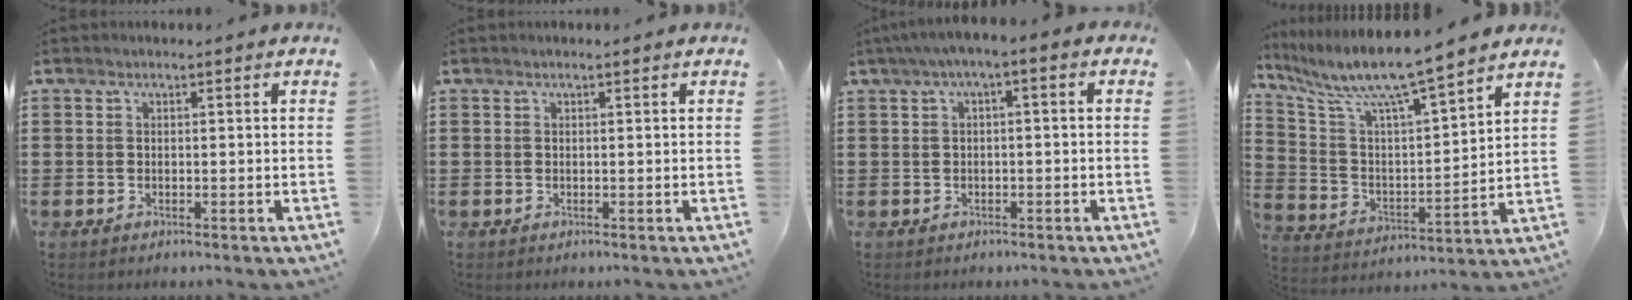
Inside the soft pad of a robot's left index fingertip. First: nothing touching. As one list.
[{"total": 0.0}, {"total": 2.4, "force": [-1.5, 0.4, 1.9], "torque": [-0.031, 0.004, -0.032]}, {"total": 8.6, "force": [7.5, -0.2, 4.2], "torque": [-0.115, -0.053, 0.120]}]